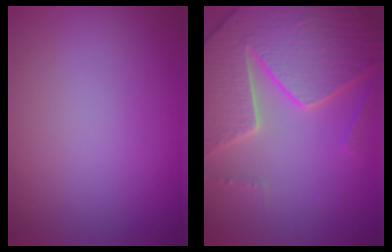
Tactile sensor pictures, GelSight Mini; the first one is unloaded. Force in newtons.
{"total": 7.6, "press": 7.3, "slide": 1.9}